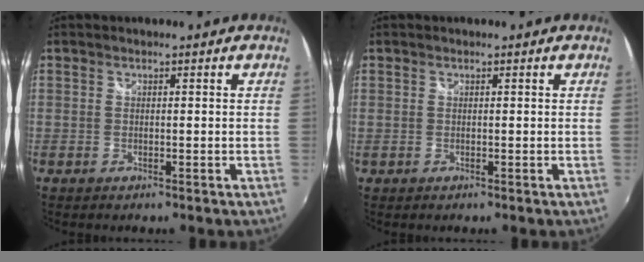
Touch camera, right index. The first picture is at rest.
{"total": 0.7, "force": [0.0, 0.7, -0.2], "torque": [0.002, 0.000, -0.001]}